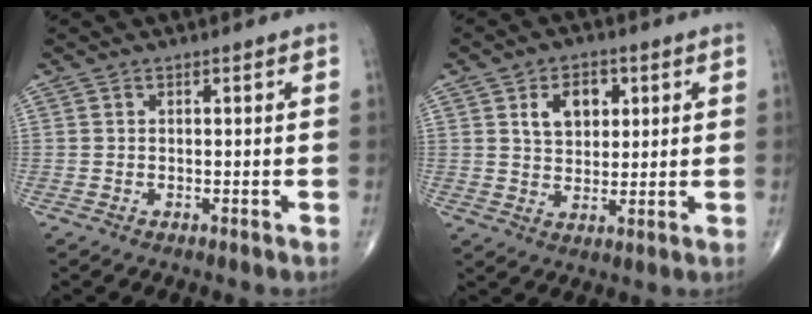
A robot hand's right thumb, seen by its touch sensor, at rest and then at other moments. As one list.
[{"total": 7.4, "force": [2.7, 5.0, 4.8], "torque": [-0.048, -0.011, 0.044]}]